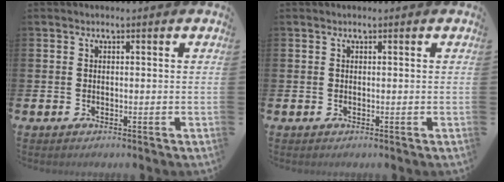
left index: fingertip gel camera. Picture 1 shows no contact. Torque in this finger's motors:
{"motor_torque": [-0.54, 0.47, -0.70, -0.04]}